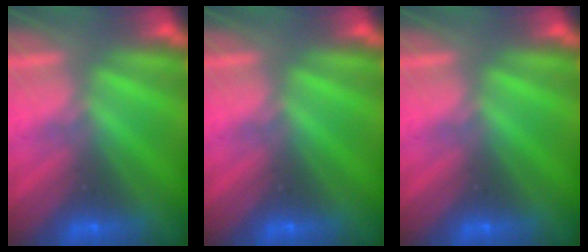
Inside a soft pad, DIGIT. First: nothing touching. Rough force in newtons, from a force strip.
{"total": 0.0}
{"total": 0.0}